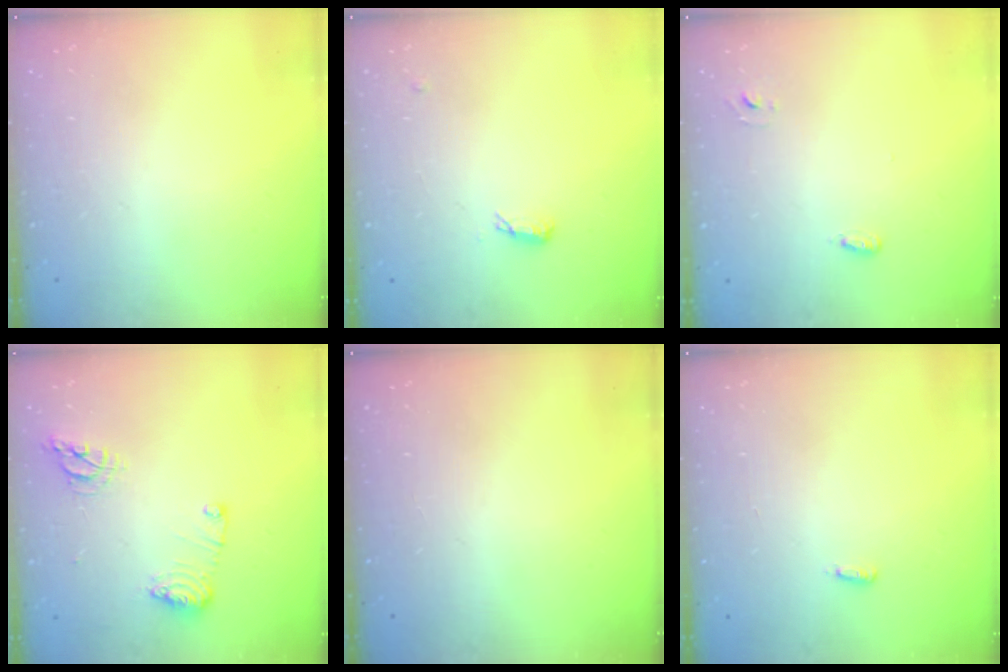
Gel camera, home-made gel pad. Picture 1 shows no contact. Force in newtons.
{"total": 6.1, "press": 5.8, "slide": 1.6}
{"total": 2.6, "press": 2.5, "slide": 0.6}
{"total": 10.5, "press": 10.5, "slide": 1.0}
{"total": 0.0}
{"total": 2.9, "press": 2.8, "slide": 0.9}